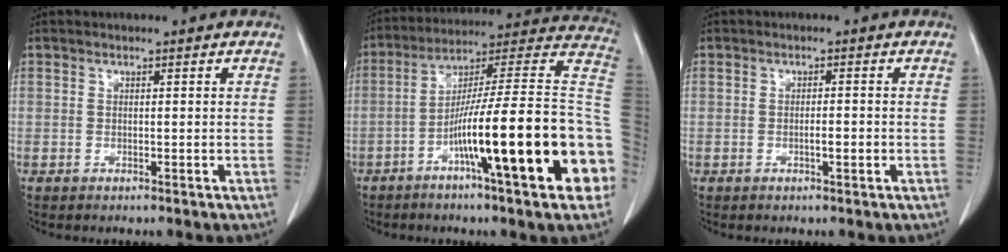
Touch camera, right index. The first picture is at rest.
{"total": 25.7, "force": [-8.0, 1.4, 24.4], "torque": [-0.276, 0.014, -0.129]}
{"total": 1.7, "force": [-0.5, 0.2, 1.6], "torque": [-0.028, 0.000, -0.009]}